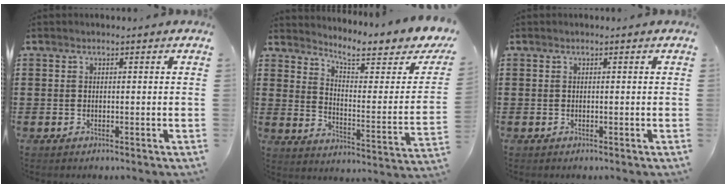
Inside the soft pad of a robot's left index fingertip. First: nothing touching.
{"total": 6.6, "force": [5.4, 1.2, 3.5], "torque": [-0.072, -0.045, 0.082]}
{"total": 0.0}